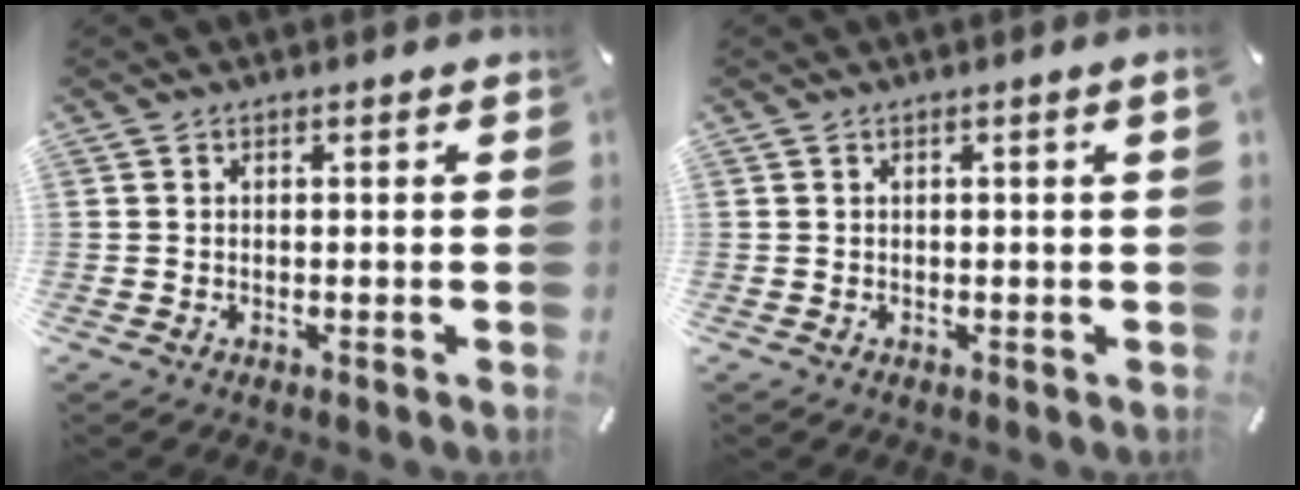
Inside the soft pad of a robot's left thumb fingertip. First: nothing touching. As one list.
[{"total": 1.2, "force": [0.3, -0.1, 1.2], "torque": [-0.020, -0.001, 0.005]}]